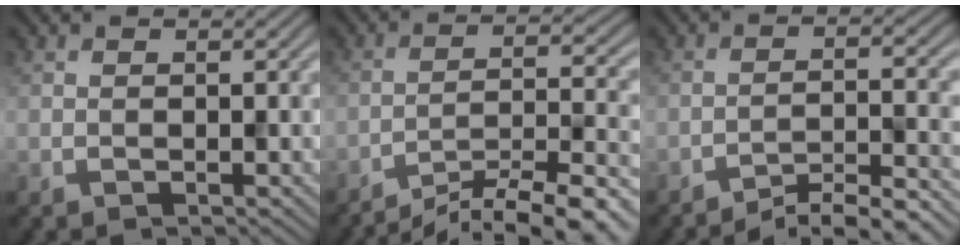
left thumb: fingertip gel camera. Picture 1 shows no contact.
{"total": 12.8, "force": [-10.9, 2.1, 6.4], "torque": [-0.103, -0.002, -0.158]}
{"total": 5.1, "force": [-4.3, 0.5, 2.6], "torque": [-0.047, 0.014, -0.075]}